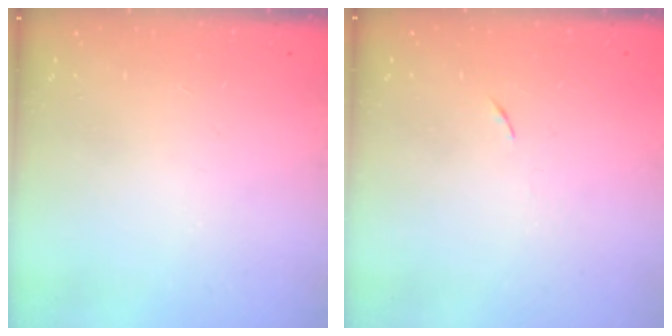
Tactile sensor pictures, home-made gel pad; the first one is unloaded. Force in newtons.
{"total": 3.8, "press": 3.7, "slide": 0.7}